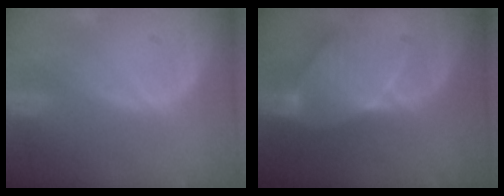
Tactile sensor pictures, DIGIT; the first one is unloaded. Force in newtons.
{"total": 7.5, "press": 7.4, "slide": 0.5}